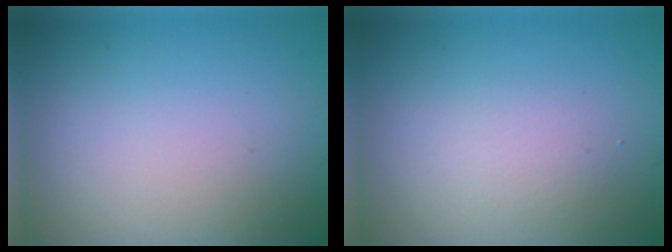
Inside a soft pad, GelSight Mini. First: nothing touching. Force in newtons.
{"total": 1.6, "press": 1.6, "slide": 0.1}